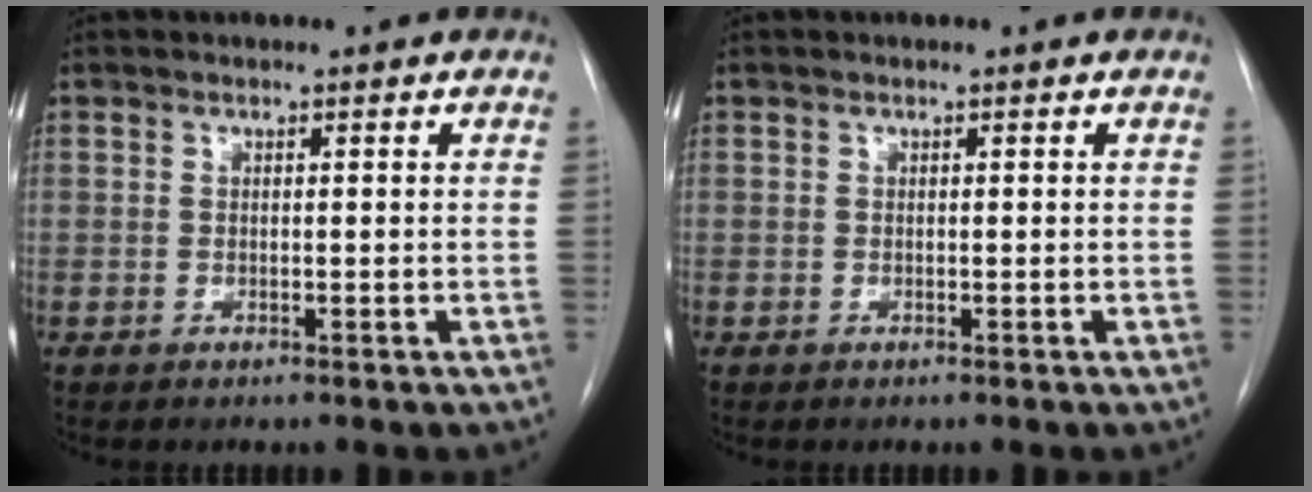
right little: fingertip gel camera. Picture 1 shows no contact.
{"total": 0.0}